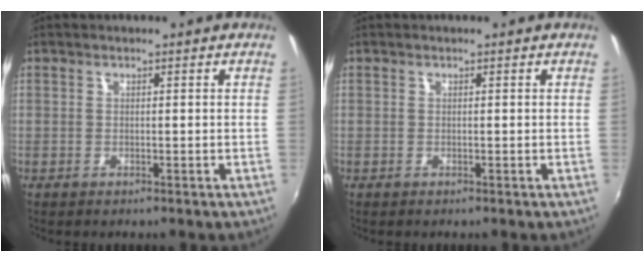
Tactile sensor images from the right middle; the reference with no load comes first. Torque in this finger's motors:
{"motor_torque": [0.06, -0.03, 0.00, 0.00]}